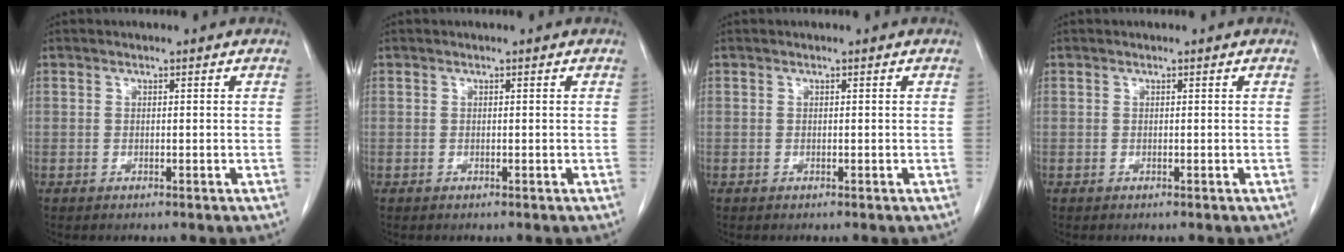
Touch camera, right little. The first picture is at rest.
{"total": 0.0}
{"total": 0.0}
{"total": 0.0}